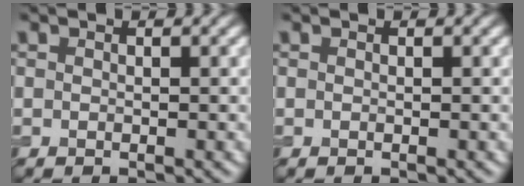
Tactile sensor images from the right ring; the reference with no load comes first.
{"total": 0.0}